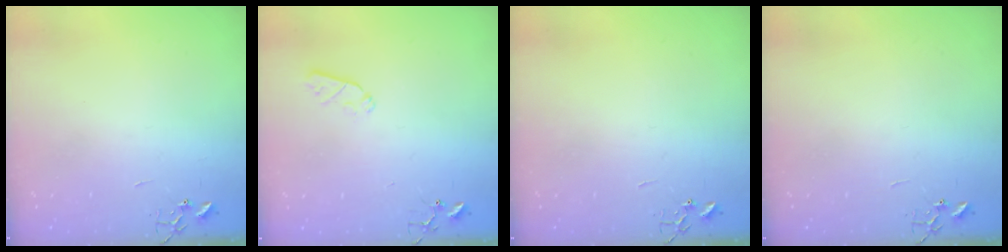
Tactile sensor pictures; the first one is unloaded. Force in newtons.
{"total": 5.2, "press": 5.2, "slide": 0.8}
{"total": 0.0}
{"total": 0.0}